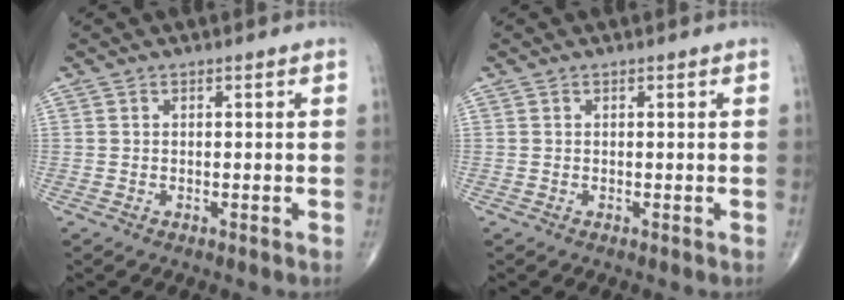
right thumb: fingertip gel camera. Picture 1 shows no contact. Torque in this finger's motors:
{"motor_torque": [0.00, 0.00, 0.00, 0.00, 0.00]}